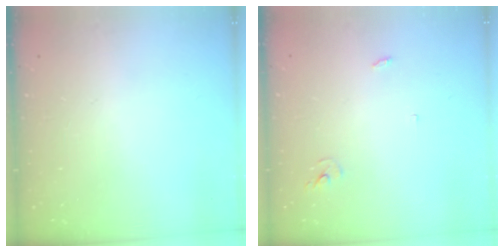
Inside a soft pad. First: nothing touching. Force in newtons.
{"total": 2.5, "press": 2.5, "slide": 0.2}